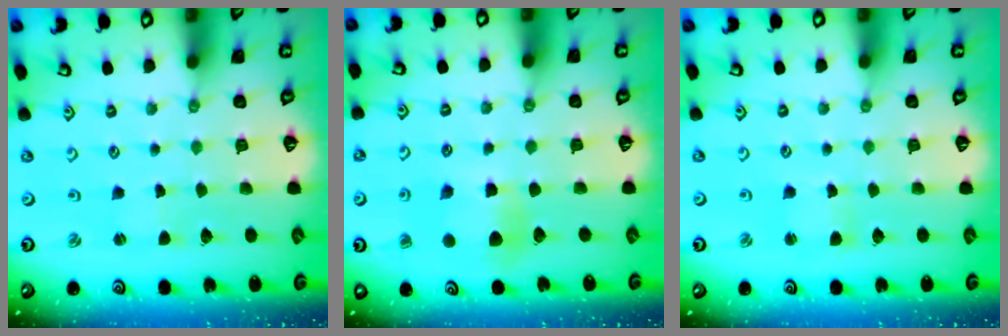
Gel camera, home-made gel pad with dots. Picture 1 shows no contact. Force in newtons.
{"total": 6.1, "press": 6.1, "slide": 0.6}
{"total": 1.7, "press": 1.7, "slide": 0.2}